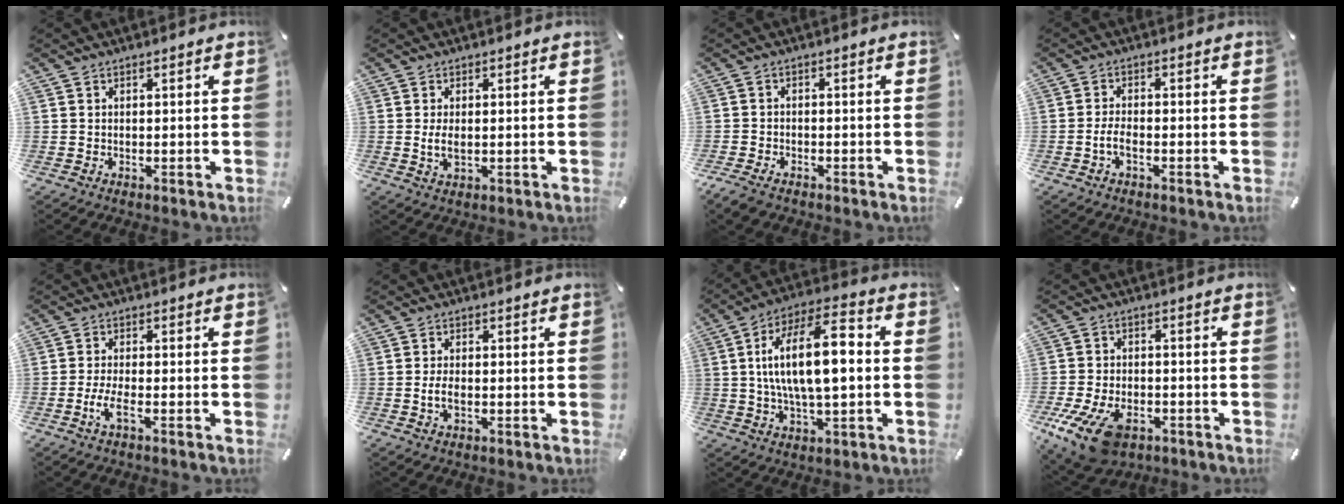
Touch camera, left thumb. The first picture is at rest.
{"total": 3.4, "force": [0.0, 1.7, 2.9], "torque": [-0.061, -0.005, -0.006]}
{"total": 2.8, "force": [-2.1, 1.4, 1.2], "torque": [-0.033, 0.006, -0.043]}
{"total": 3.8, "force": [-1.6, 1.5, 3.0], "torque": [-0.065, 0.004, -0.031]}
{"total": 4.8, "force": [-2.0, 1.3, 4.2], "torque": [-0.097, -0.009, -0.039]}
{"total": 3.2, "force": [-0.8, 1.6, 2.7], "torque": [-0.061, 0.000, -0.017]}
{"total": 17.2, "force": [1.1, 7.2, 15.6], "torque": [-0.279, 0.009, 0.017]}
{"total": 13.9, "force": [-7.4, 8.1, 8.7], "torque": [-0.179, 0.032, -0.127]}